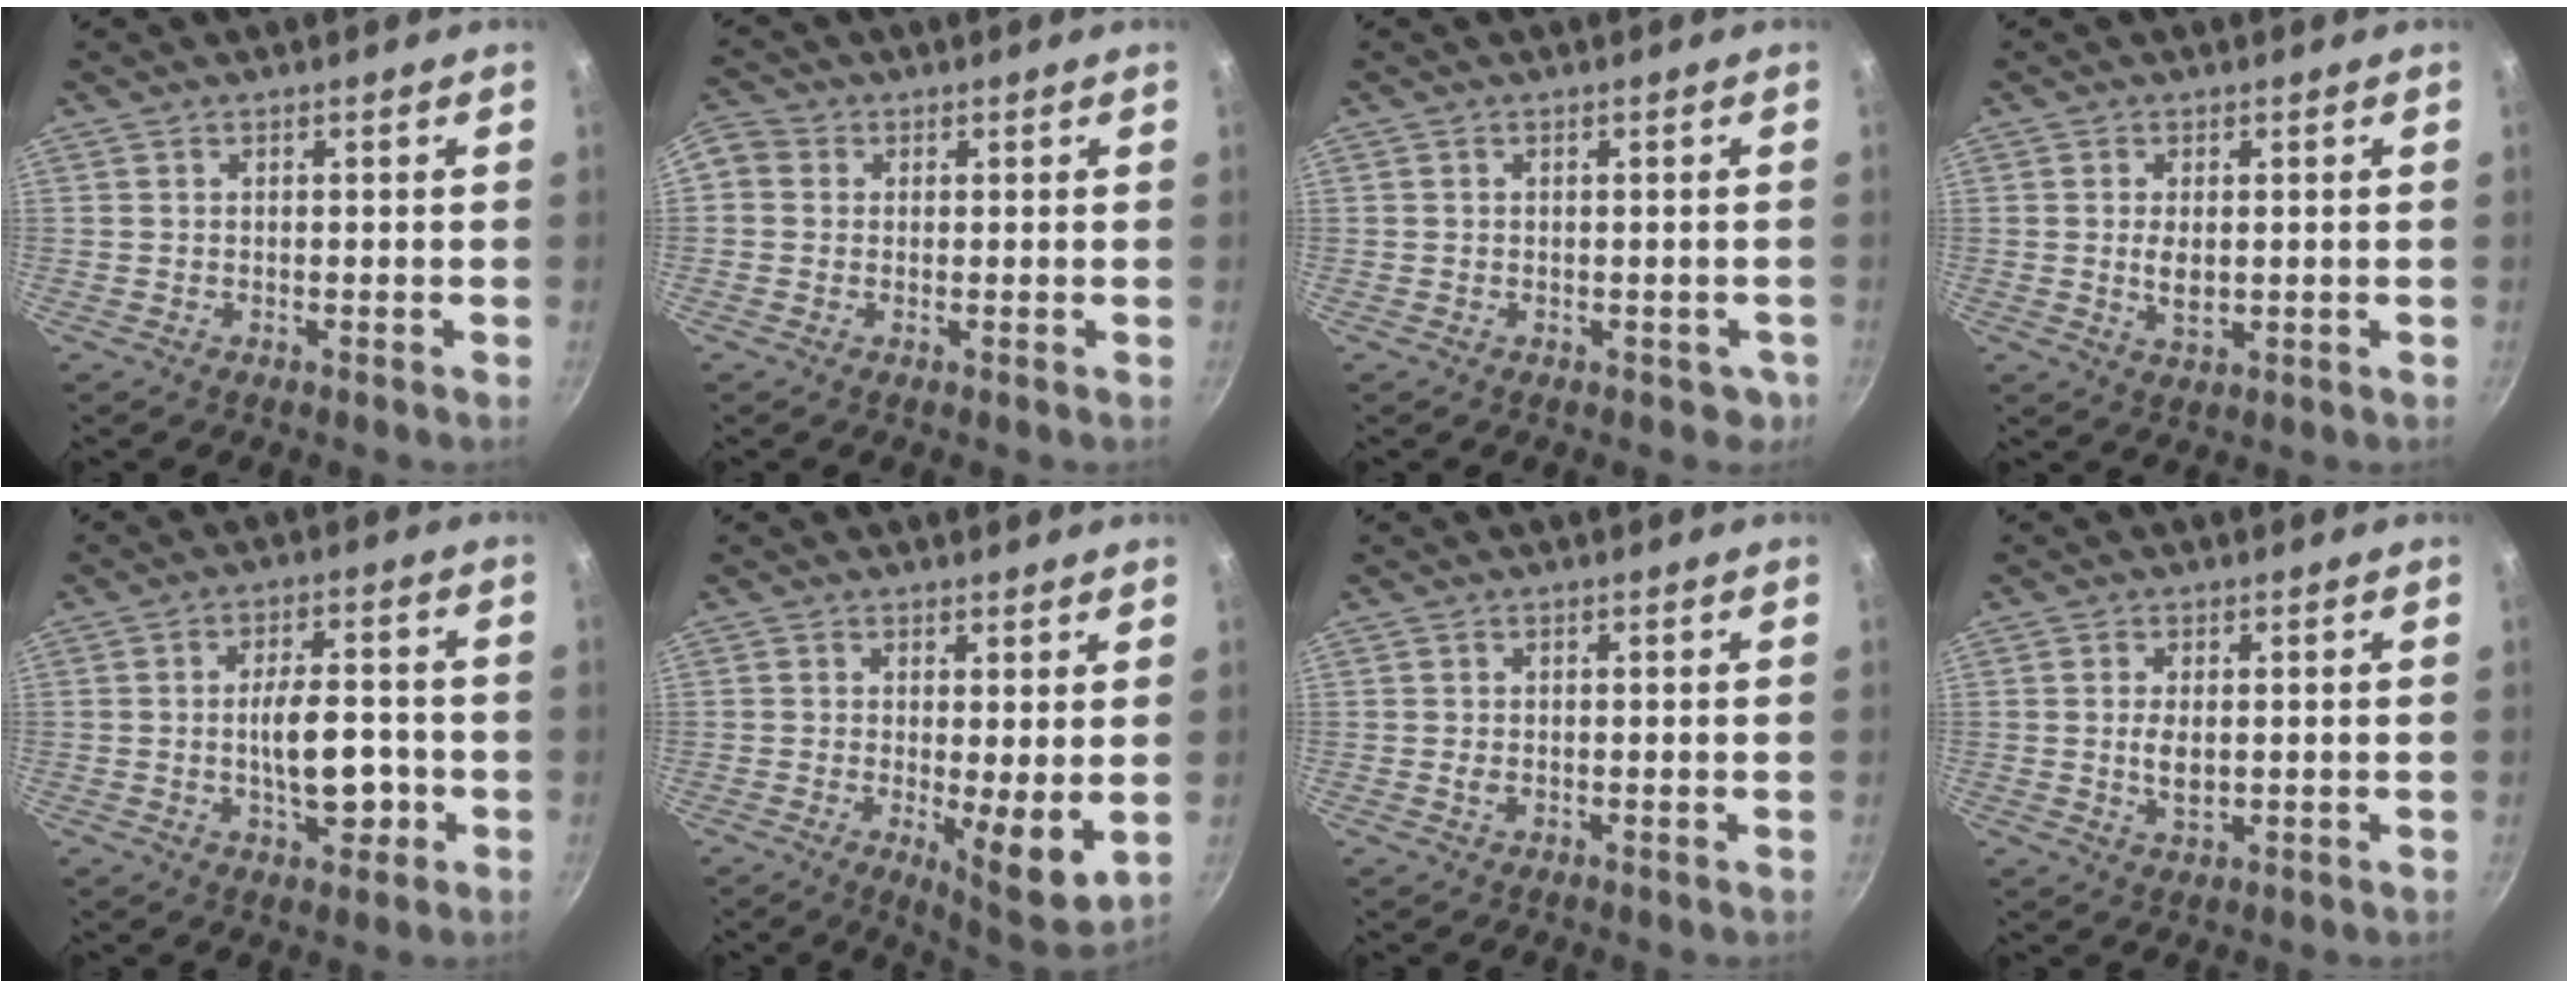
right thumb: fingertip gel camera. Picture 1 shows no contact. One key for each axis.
{"total": 5.2, "fx": 0.5, "fy": 4.7, "fz": 2.2, "tx": -0.046, "ty": 0.012, "tz": -0.008}
{"total": 2.7, "fx": -0.6, "fy": 2.1, "fz": 1.5, "tx": -0.006, "ty": 0.012, "tz": 0.003}
{"total": 3.9, "fx": 0.1, "fy": 2.0, "fz": 3.4, "tx": -0.066, "ty": -0.006, "tz": 0.007}
{"total": 10.6, "fx": -1.8, "fy": 4.6, "fz": 9.4, "tx": -0.140, "ty": 0.017, "tz": -0.029}
{"total": 8.5, "fx": 0.0, "fy": 2.3, "fz": 8.1, "tx": -0.110, "ty": -0.032, "tz": 0.005}
{"total": 0.9, "fx": -0.1, "fy": 0.5, "fz": 0.7, "tx": -0.014, "ty": -0.001, "tz": -0.002}
{"total": 4.1, "fx": 0.1, "fy": 2.1, "fz": 3.6, "tx": -0.072, "ty": -0.005, "tz": 0.007}